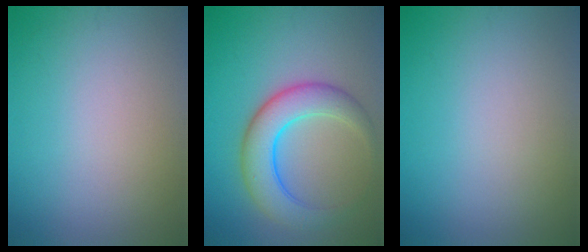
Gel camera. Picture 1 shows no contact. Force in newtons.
{"total": 6.5, "press": 6.5, "slide": 0.1}
{"total": 0.0}